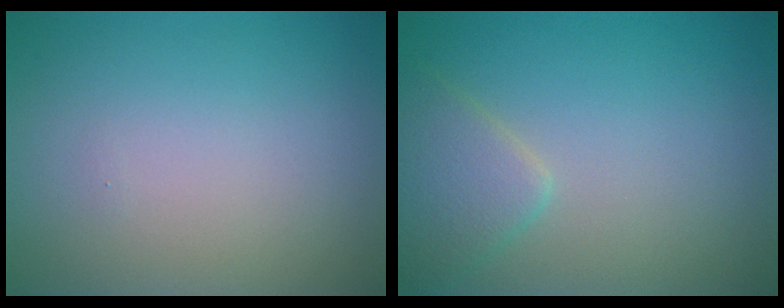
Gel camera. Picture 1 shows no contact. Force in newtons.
{"total": 2.8, "press": 2.8, "slide": 0.1}